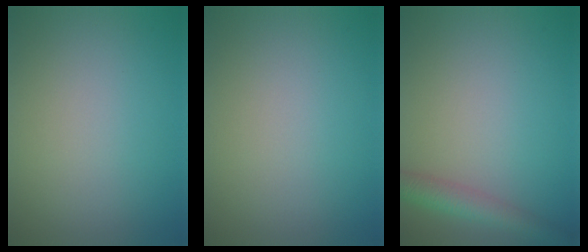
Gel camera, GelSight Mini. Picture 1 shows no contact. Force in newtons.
{"total": 0.0}
{"total": 3.0, "press": 3.0, "slide": 0.1}